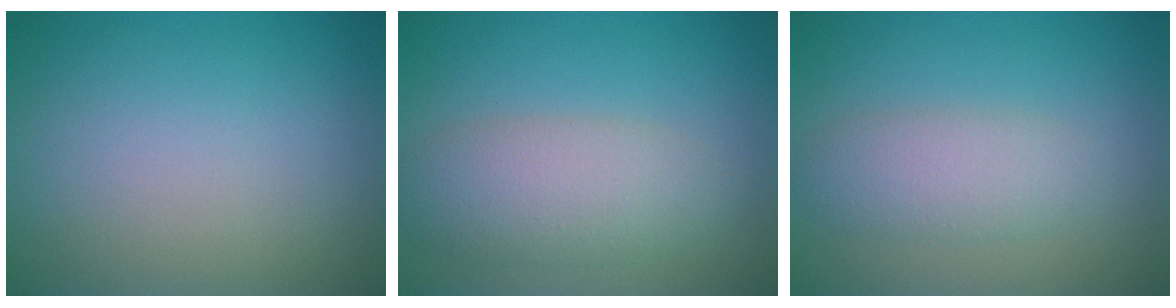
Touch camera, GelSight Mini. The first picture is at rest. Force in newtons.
{"total": 4.6, "press": 4.6, "slide": 0.1}
{"total": 3.1, "press": 3.1, "slide": 0.1}